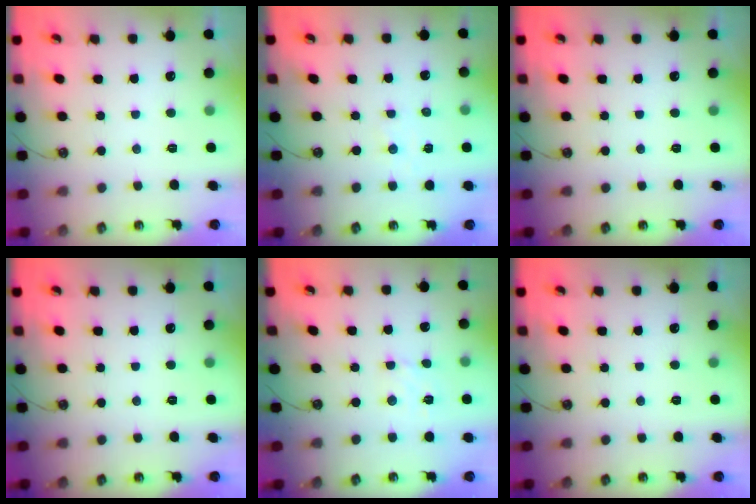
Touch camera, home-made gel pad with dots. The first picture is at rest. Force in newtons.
{"total": 1.1, "press": 1.0, "slide": 0.2}
{"total": 0.0}
{"total": 0.0}
{"total": 2.9, "press": 2.8, "slide": 0.7}
{"total": 0.0}